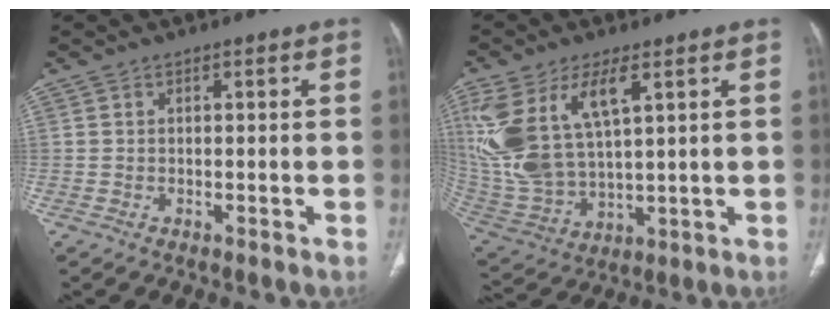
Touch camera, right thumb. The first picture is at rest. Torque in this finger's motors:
{"motor_torque": [0.92, 3.96, 1.69, 1.08, 0.26]}